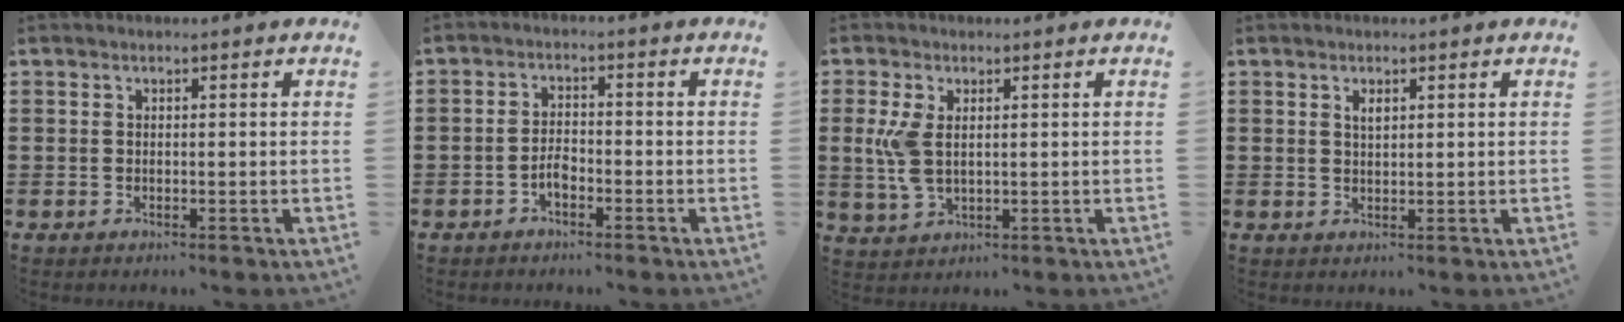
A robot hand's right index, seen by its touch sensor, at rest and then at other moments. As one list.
[{"total": 2.8, "force": [-1.5, 1.3, 1.8], "torque": [-0.043, 0.003, -0.033]}, {"total": 5.4, "force": [0.6, 2.9, 4.5], "torque": [-0.112, 0.001, 0.006]}, {"total": 1.3, "force": [0.7, 0.5, 1.0], "torque": [-0.021, 0.004, 0.012]}]